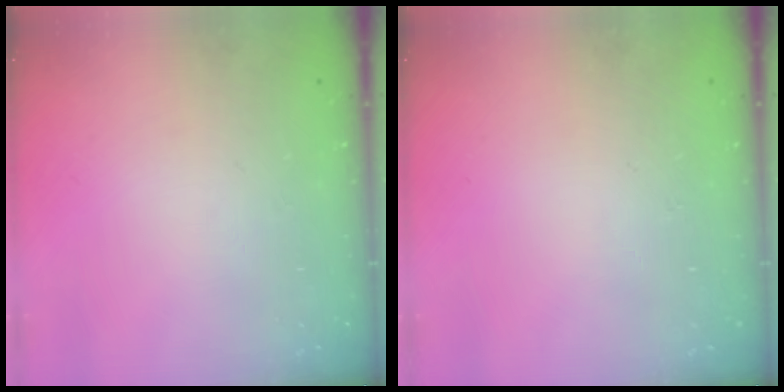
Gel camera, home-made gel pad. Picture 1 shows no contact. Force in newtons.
{"total": 0.0}